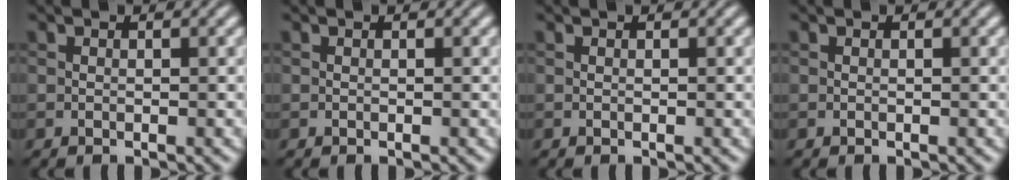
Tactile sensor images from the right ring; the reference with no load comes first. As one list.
[{"total": 0.0}, {"total": 0.0}, {"total": 0.0}]